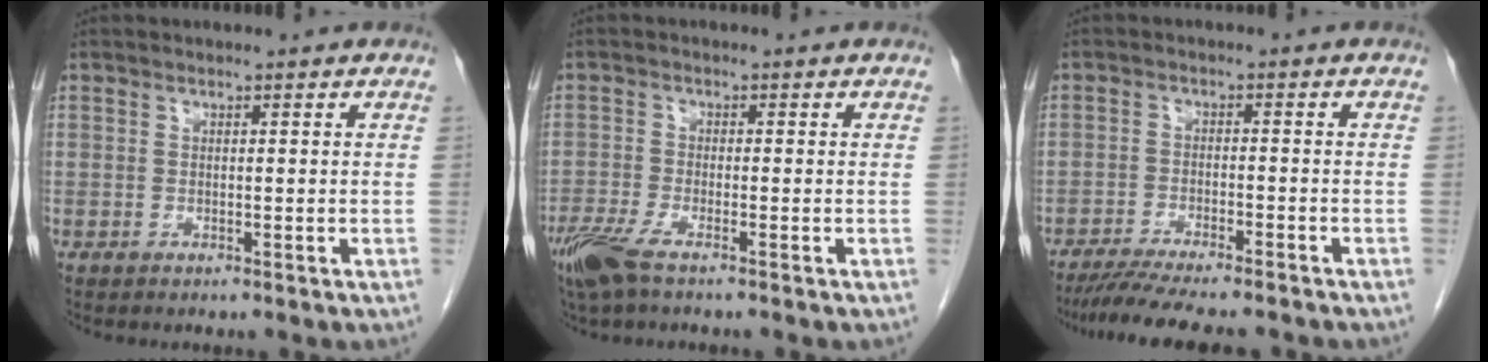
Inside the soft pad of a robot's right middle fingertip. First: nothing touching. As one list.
[{"total": 5.3, "force": [-3.7, 1.0, 3.7], "torque": [-0.081, -0.014, -0.073]}, {"total": 11.8, "force": [-10.4, 1.1, 5.7], "torque": [-0.080, -0.016, -0.154]}]